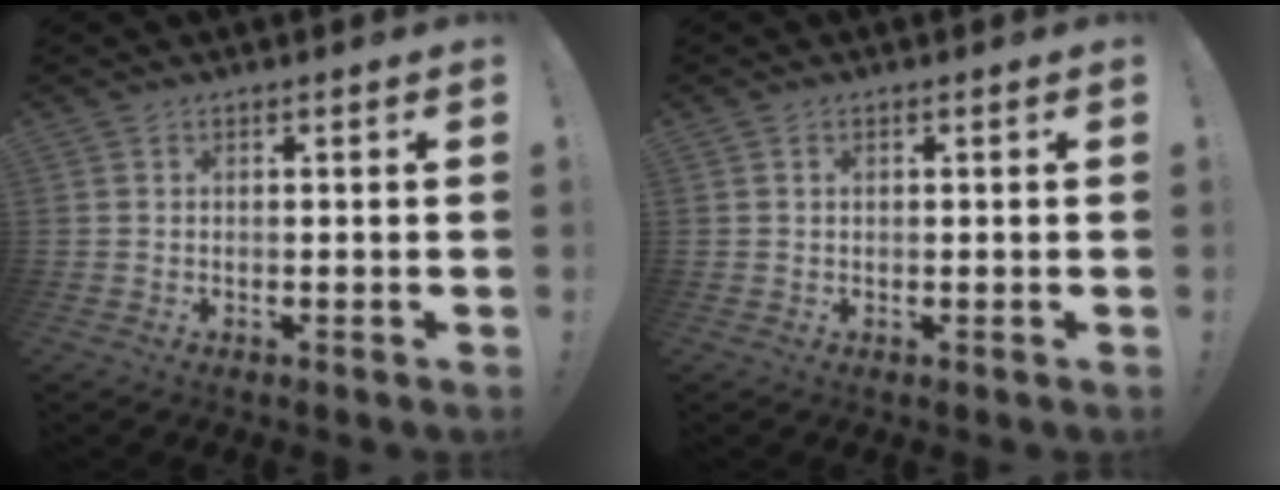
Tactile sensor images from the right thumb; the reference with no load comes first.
{"total": 0.6, "force": [0.3, 0.4, 0.3], "torque": [-0.001, -0.001, 0.005]}